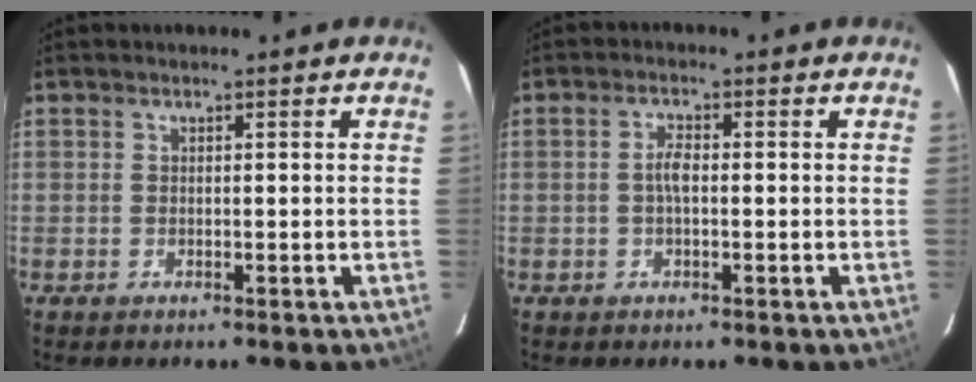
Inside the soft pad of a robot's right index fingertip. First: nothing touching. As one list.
[{"total": 2.4, "force": [-0.3, 0.9, 2.2], "torque": [-0.044, 0.005, -0.004]}]